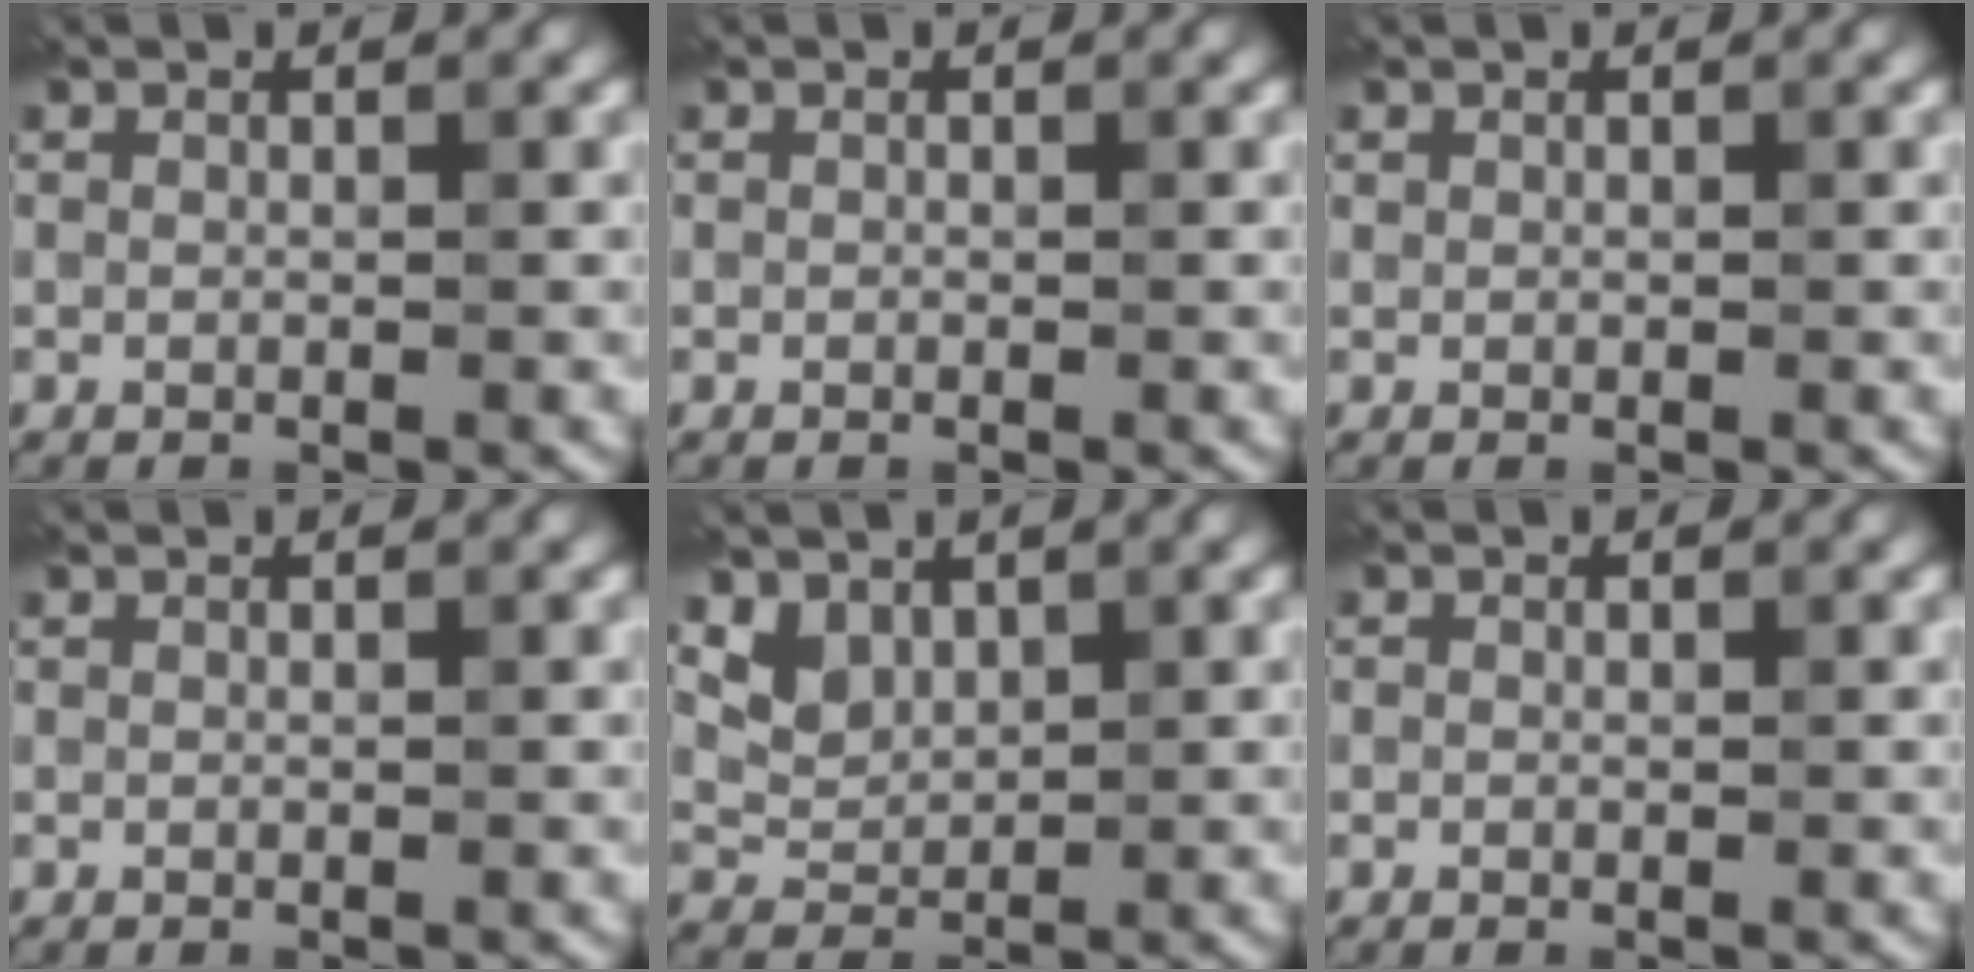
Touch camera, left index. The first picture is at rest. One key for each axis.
{"total": 0.0}
{"total": 0.5, "fx": 0.3, "fy": 0.4, "fz": -0.2, "tx": 0.005, "ty": 0.006, "tz": 0.003}
{"total": 0.0}
{"total": 3.0, "fx": 2.3, "fy": 1.9, "fz": 0.4, "tx": -0.026, "ty": -0.014, "tz": 0.066}
{"total": 0.0}